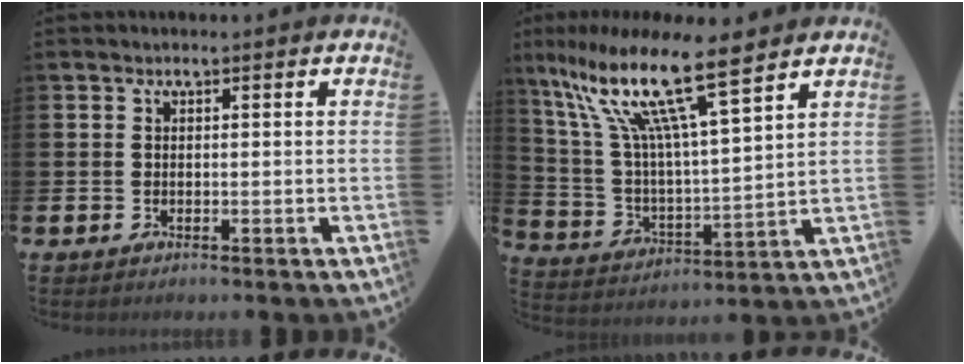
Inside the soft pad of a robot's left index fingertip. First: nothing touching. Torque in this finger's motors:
{"motor_torque": [1.83, -0.30, 1.05, 0.21]}